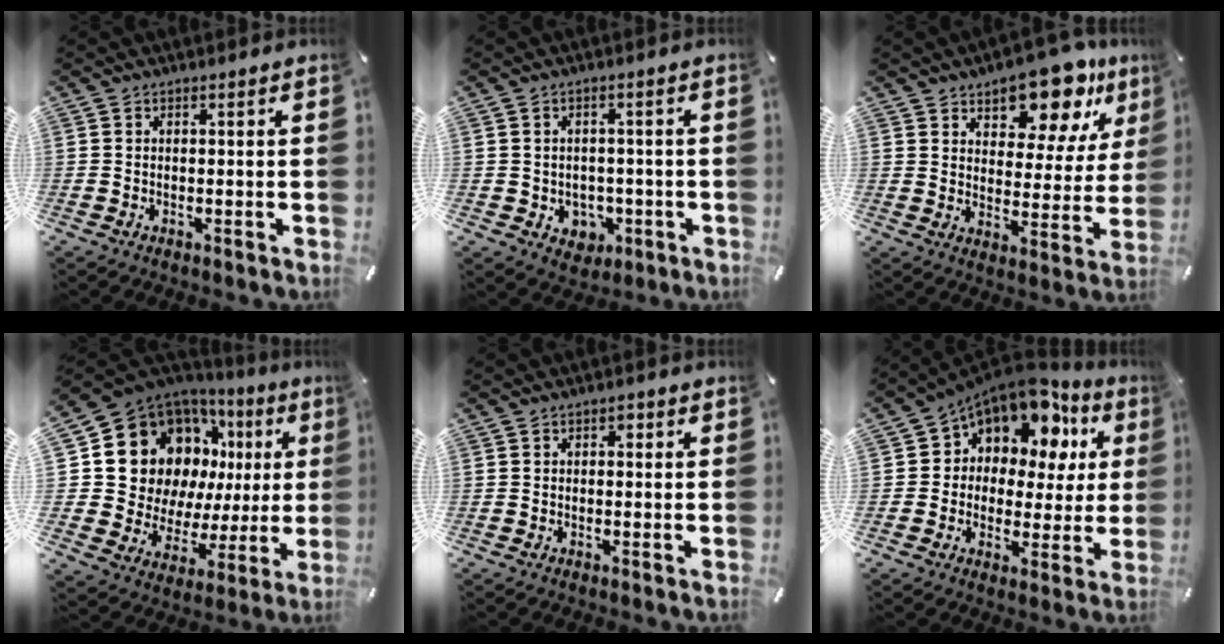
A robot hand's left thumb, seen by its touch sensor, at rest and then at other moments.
{"total": 4.7, "force": [-0.5, 4.5, 1.3], "torque": [-0.014, 0.004, -0.009]}
{"total": 14.8, "force": [11.8, 6.6, 6.0], "torque": [-0.089, -0.090, 0.206]}
{"total": 18.7, "force": [7.9, 14.6, 8.6], "torque": [-0.140, -0.059, 0.167]}
{"total": 1.3, "force": [0.2, 1.1, 0.6], "torque": [-0.006, 0.005, -0.001]}
{"total": 11.4, "force": [7.3, 7.6, 4.3], "torque": [-0.080, -0.066, 0.128]}